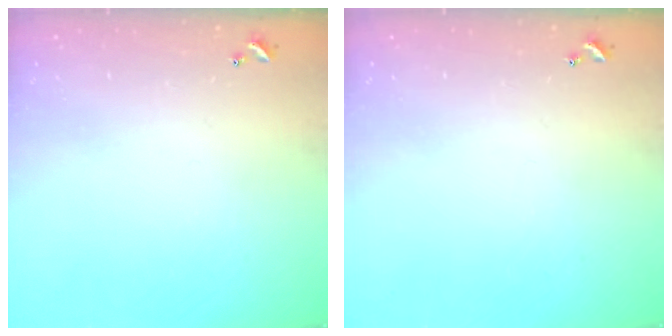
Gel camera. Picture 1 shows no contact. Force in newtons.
{"total": 0.0}